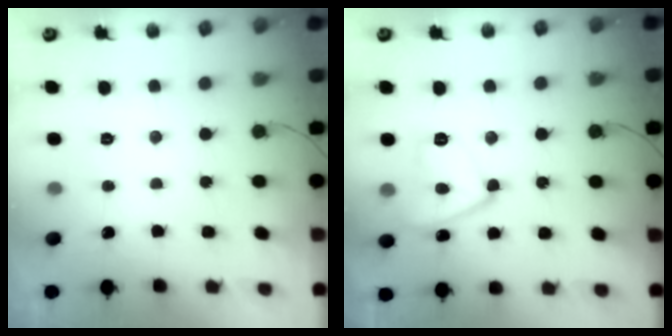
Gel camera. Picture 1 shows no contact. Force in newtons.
{"total": 12.4, "press": 12.1, "slide": 2.7}